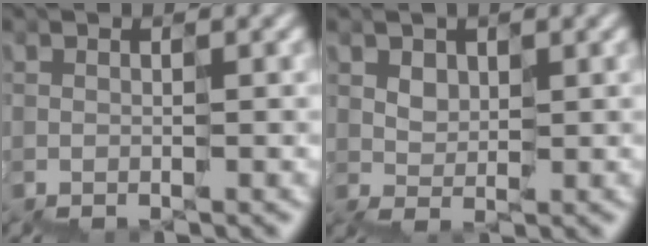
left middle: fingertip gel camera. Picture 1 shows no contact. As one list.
[{"total": 1.6, "force": [1.0, 1.1, -0.6], "torque": [0.009, 0.008, 0.022]}]